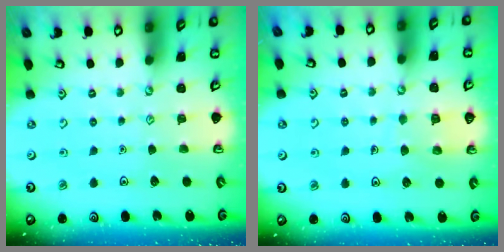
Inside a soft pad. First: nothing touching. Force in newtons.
{"total": 6.4, "press": 6.4, "slide": 0.4}